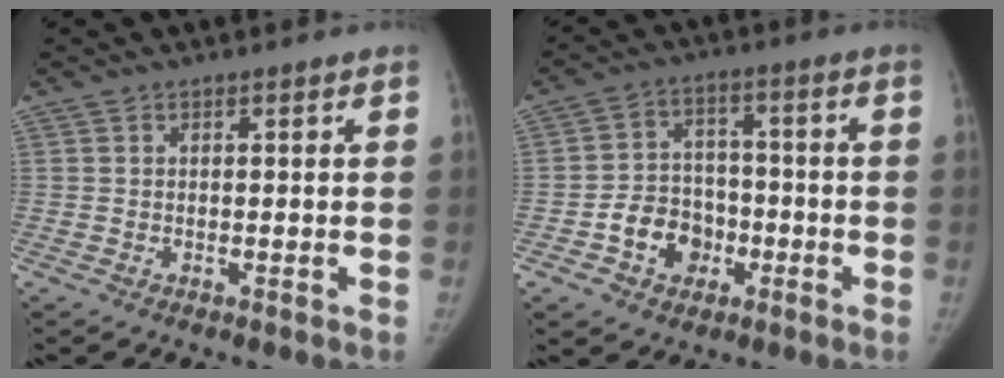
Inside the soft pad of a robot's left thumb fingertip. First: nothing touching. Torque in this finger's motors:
{"motor_torque": [-0.51, 0.55, 0.02, -0.01, 0.01]}